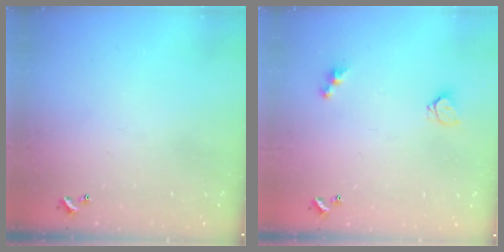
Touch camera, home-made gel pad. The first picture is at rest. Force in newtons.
{"total": 3.7, "press": 3.7, "slide": 0.3}